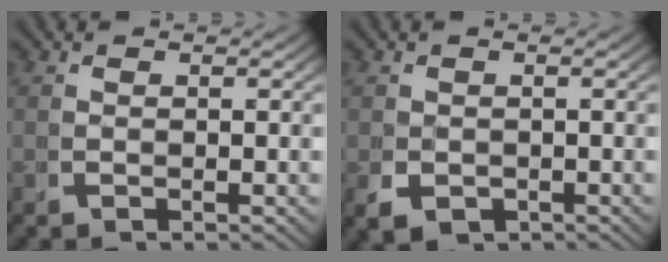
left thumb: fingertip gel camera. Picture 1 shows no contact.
{"total": 2.8, "force": [-0.9, 2.2, 1.5], "torque": [-0.034, -0.018, -0.006]}